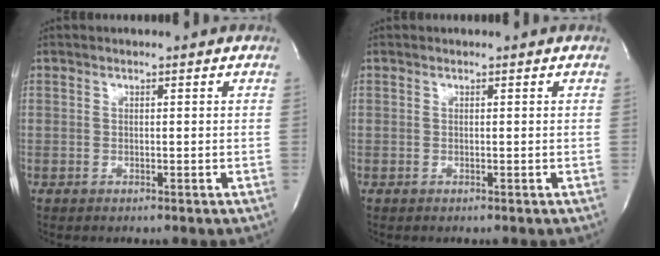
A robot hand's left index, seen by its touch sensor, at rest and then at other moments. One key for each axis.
{"total": 0.0}